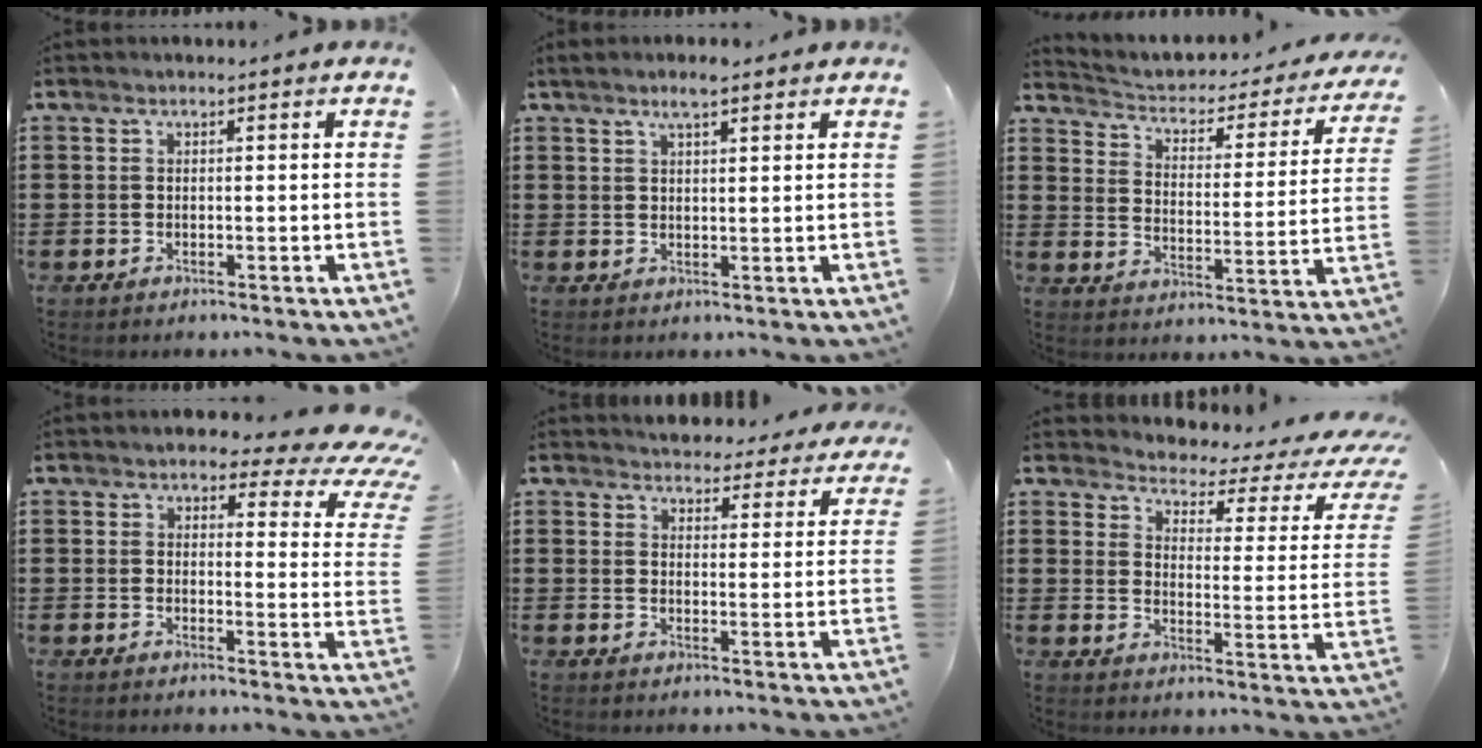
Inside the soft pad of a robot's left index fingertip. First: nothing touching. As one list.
[{"total": 3.2, "force": [2.1, 0.3, 2.4], "torque": [-0.049, 0.002, 0.037]}, {"total": 2.0, "force": [1.5, 0.9, 0.9], "torque": [-0.034, -0.026, 0.015]}, {"total": 4.2, "force": [2.9, 1.4, 2.6], "torque": [-0.052, -0.022, 0.043]}, {"total": 3.8, "force": [3.8, 0.3, 0.1], "torque": [-0.011, -0.029, 0.066]}, {"total": 2.7, "force": [2.1, 0.7, 1.5], "torque": [-0.039, -0.027, 0.024]}]